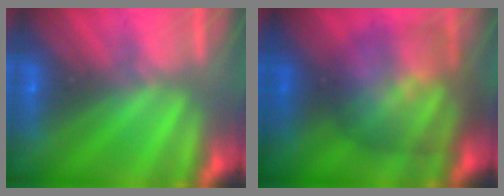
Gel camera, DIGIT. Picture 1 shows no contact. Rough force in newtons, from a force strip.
{"total": 7.5}